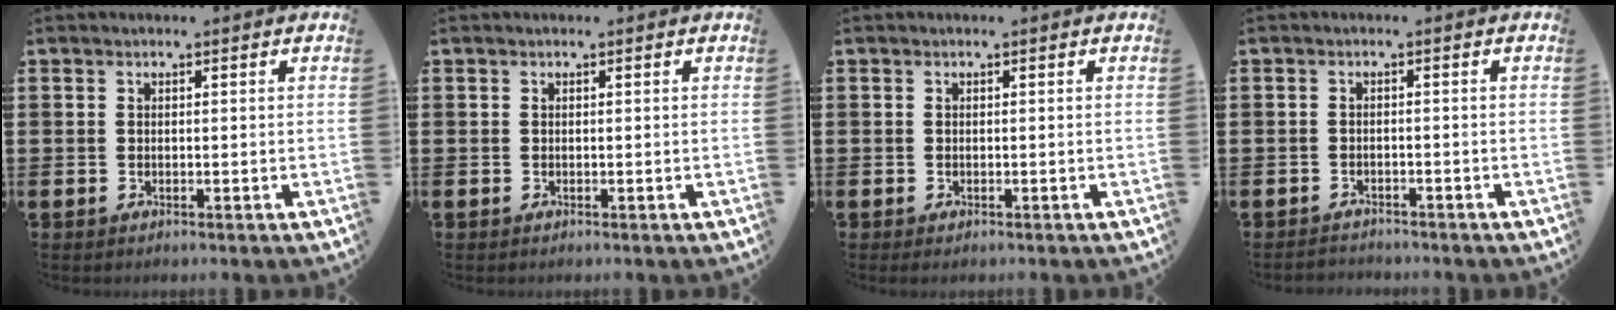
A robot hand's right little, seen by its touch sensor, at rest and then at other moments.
{"total": 0.0}
{"total": 0.0}
{"total": 0.8, "force": [-0.8, 0.0, -0.1], "torque": [0.000, 0.000, -0.017]}